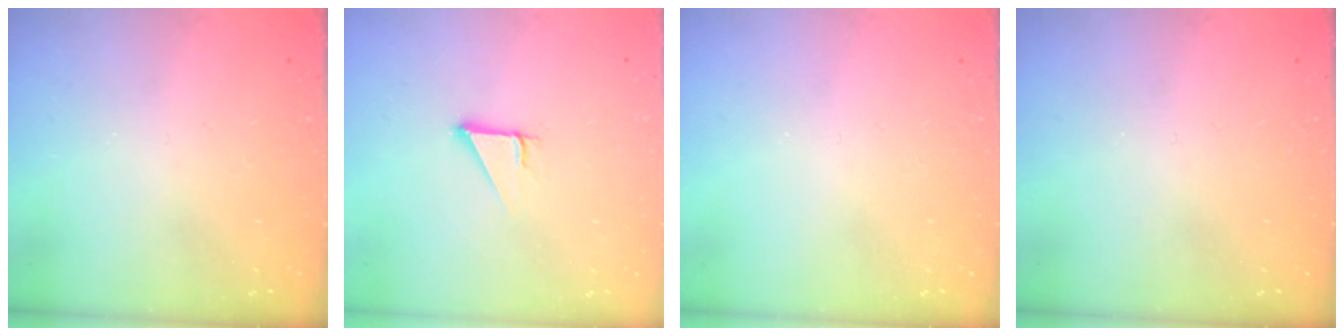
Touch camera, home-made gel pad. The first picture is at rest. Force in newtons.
{"total": 2.7, "press": 2.7, "slide": 0.3}
{"total": 0.0}
{"total": 0.0}